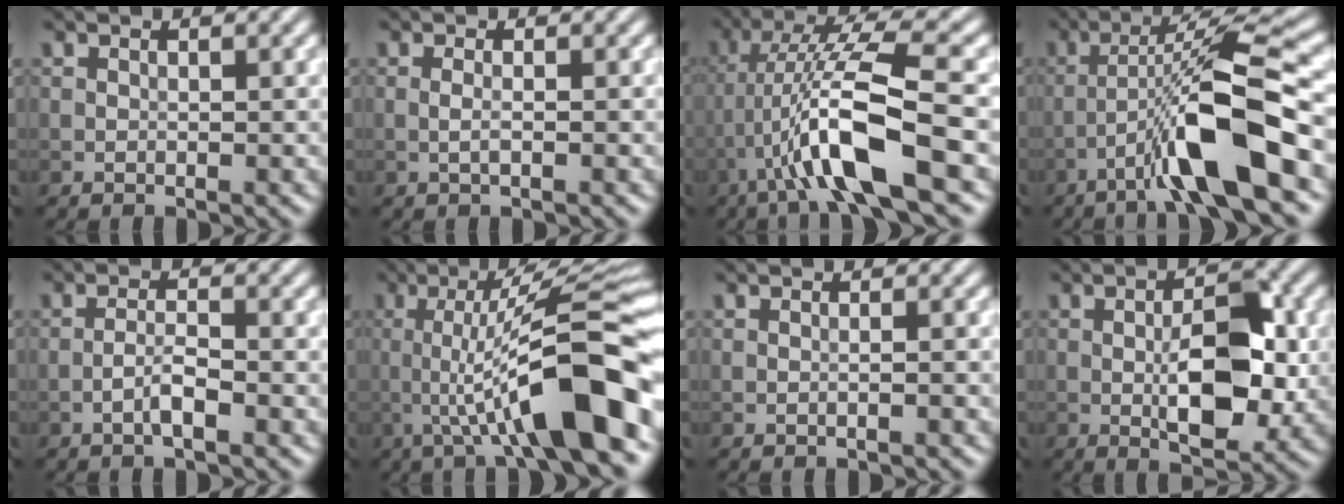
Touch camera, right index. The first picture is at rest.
{"total": 1.0, "force": [-0.2, 0.2, 0.9], "torque": [-0.019, -0.001, -0.006]}
{"total": 9.2, "force": [-3.1, 1.3, 8.6], "torque": [-0.157, 0.020, -0.057]}
{"total": 9.5, "force": [-4.3, 1.1, 8.4], "torque": [-0.140, 0.020, -0.077]}
{"total": 1.9, "force": [-1.0, 0.2, 1.5], "torque": [-0.030, 0.007, -0.023]}
{"total": 11.7, "force": [-2.9, 2.0, 11.1], "torque": [-0.156, 0.022, -0.051]}
{"total": 0.7, "force": [-0.2, 0.1, 0.6], "torque": [-0.010, -0.004, -0.011]}
{"total": 7.2, "force": [-0.7, 3.0, 6.5], "torque": [-0.109, -0.002, -0.011]}